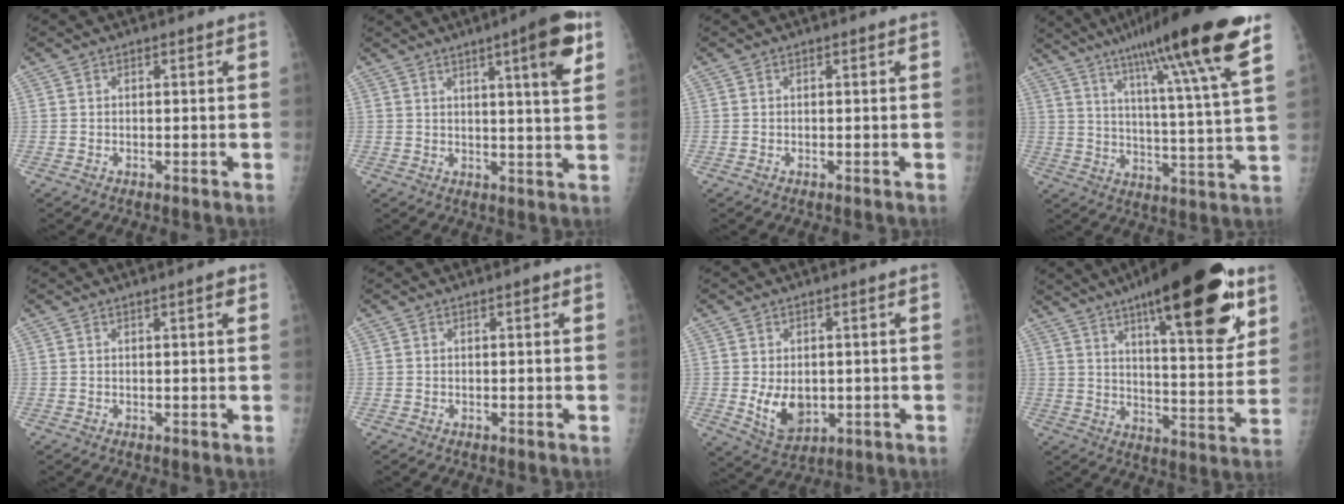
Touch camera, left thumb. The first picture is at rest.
{"total": 10.1, "force": [5.0, 1.2, 8.8], "torque": [-0.114, -0.021, 0.064]}
{"total": 0.0}
{"total": 23.5, "force": [14.9, 1.0, 18.1], "torque": [-0.264, -0.047, 0.221]}
{"total": 1.7, "force": [1.0, 0.2, 1.4], "torque": [-0.020, -0.002, 0.013]}
{"total": 0.7, "force": [0.4, 0.2, 0.5], "torque": [-0.006, 0.000, 0.005]}
{"total": 7.2, "force": [-0.4, 5.0, 5.1], "torque": [-0.067, -0.015, 0.012]}
{"total": 26.3, "force": [14.7, 7.7, 20.4], "torque": [-0.276, -0.048, 0.220]}